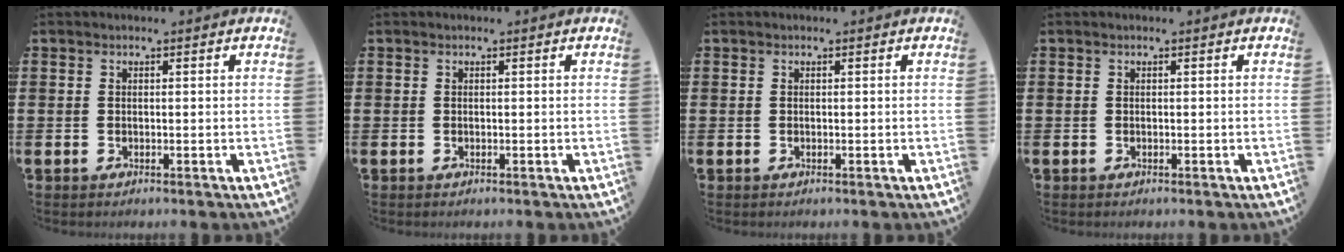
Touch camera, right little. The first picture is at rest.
{"total": 0.0}
{"total": 0.0}
{"total": 0.0}